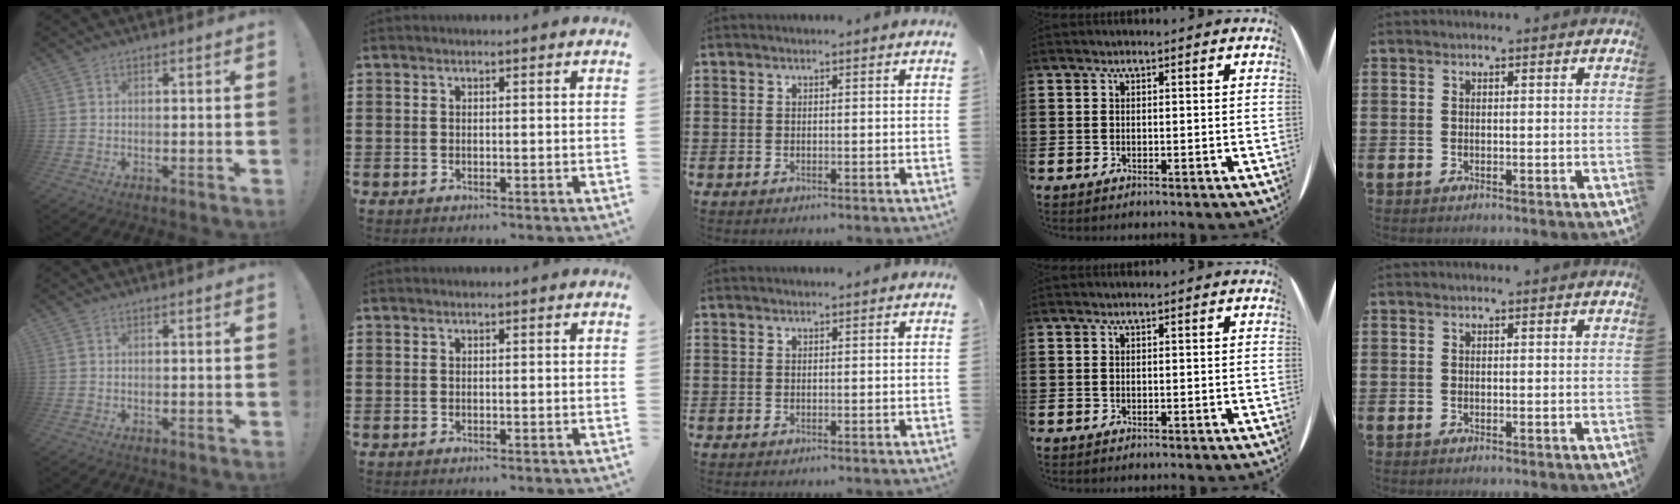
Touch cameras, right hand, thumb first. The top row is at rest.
{}